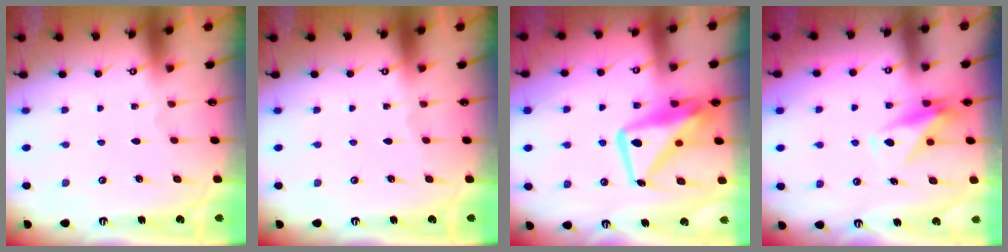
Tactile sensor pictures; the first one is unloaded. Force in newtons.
{"total": 0.0}
{"total": 15.9, "press": 15.8, "slide": 1.5}
{"total": 10.4, "press": 10.4, "slide": 0.8}